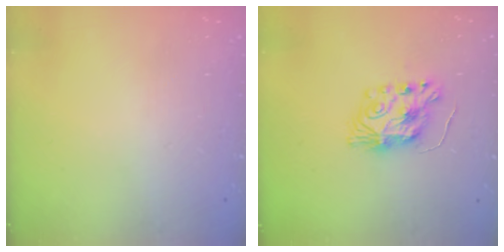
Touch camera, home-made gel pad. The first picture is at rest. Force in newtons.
{"total": 8.6, "press": 8.6, "slide": 0.5}